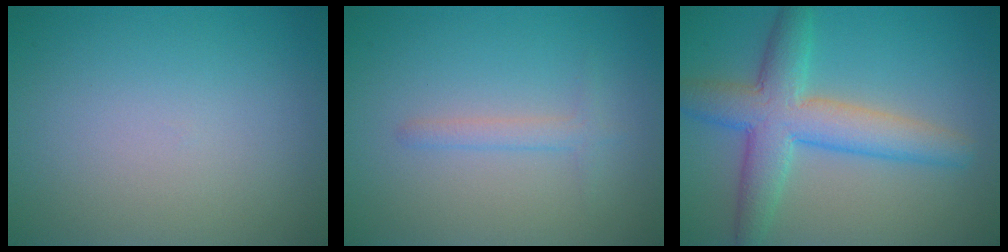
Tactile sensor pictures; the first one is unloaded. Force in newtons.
{"total": 1.4, "press": 1.4, "slide": 0.1}
{"total": 6.5, "press": 6.5, "slide": 0.2}